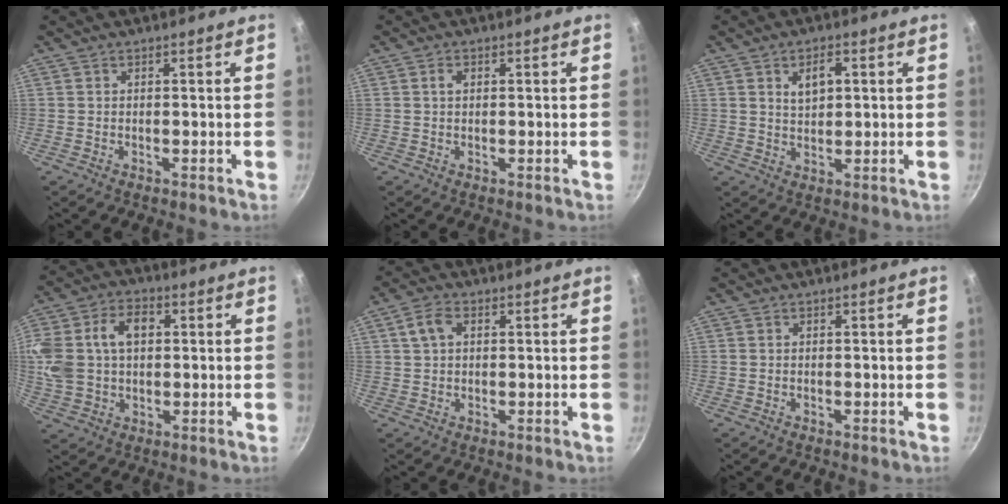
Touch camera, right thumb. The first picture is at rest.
{"total": 1.4, "force": [0.4, 1.0, 1.0], "torque": [-0.015, 0.004, 0.006]}
{"total": 5.0, "force": [1.5, 3.0, 3.7], "torque": [-0.048, -0.001, 0.028]}
{"total": 18.6, "force": [3.4, 13.7, 12.0], "torque": [-0.268, 0.039, 0.061]}
{"total": 4.3, "force": [1.3, 2.8, 2.9], "torque": [-0.051, 0.006, 0.021]}
{"total": 0.0}